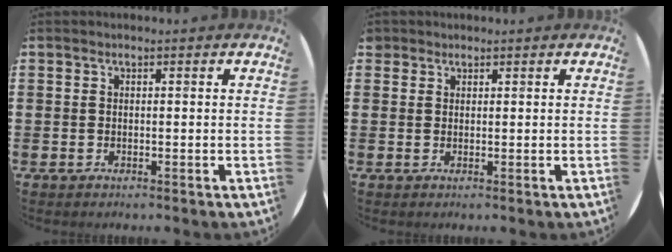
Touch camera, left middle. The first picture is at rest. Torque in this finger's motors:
{"motor_torque": [-0.09, 0.12, -0.06, -0.02]}